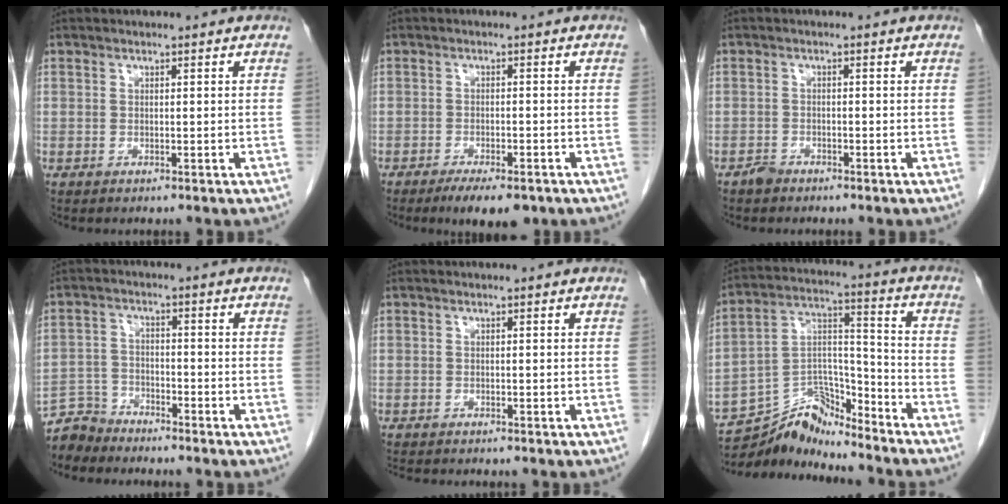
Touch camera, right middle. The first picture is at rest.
{"total": 6.5, "force": [-4.7, 1.9, 4.1], "torque": [-0.056, -0.008, -0.067]}
{"total": 1.3, "force": [-1.2, 0.6, 0.1], "torque": [-0.004, 0.002, -0.022]}
{"total": 4.6, "force": [-4.5, 1.0, -0.7], "torque": [0.011, -0.004, -0.089]}
{"total": 3.2, "force": [-2.9, 0.7, 1.3], "torque": [-0.019, -0.006, -0.040]}
{"total": 10.7, "force": [-10.7, 1.0, 0.3], "torque": [-0.005, 0.048, -0.201]}